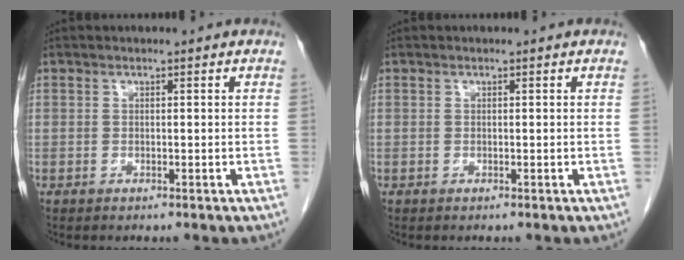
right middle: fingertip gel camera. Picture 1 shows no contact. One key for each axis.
{"total": 0.0}